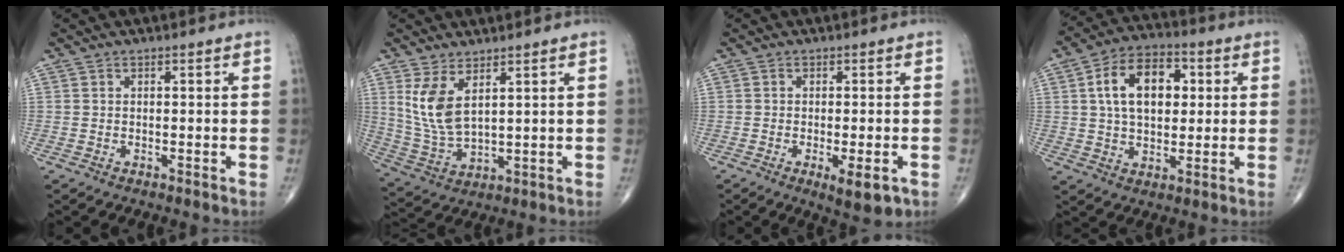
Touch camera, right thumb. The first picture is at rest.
{"total": 8.9, "force": [3.7, 3.7, 7.1], "torque": [-0.147, -0.025, 0.090]}
{"total": 5.8, "force": [-2.3, 1.7, 5.0], "torque": [-0.067, -0.009, -0.027]}
{"total": 13.7, "force": [2.9, 8.5, 10.3], "torque": [-0.150, 0.011, 0.042]}